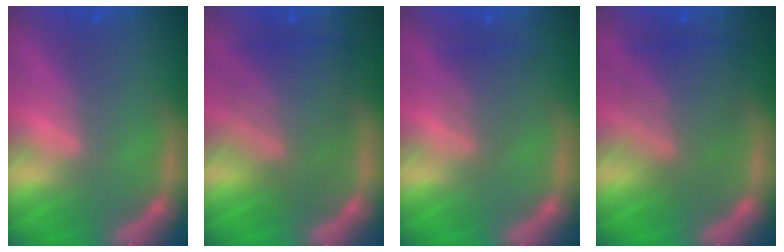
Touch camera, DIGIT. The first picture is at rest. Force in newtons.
{"total": 7.1}
{"total": 2.5}
{"total": 6.5}